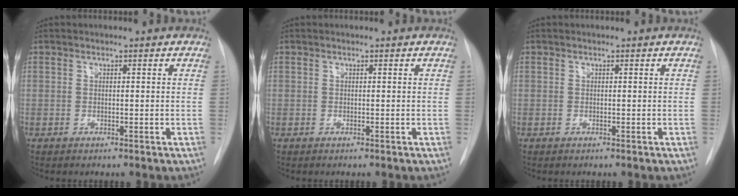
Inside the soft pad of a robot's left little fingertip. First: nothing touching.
{"total": 0.0}
{"total": 0.0}